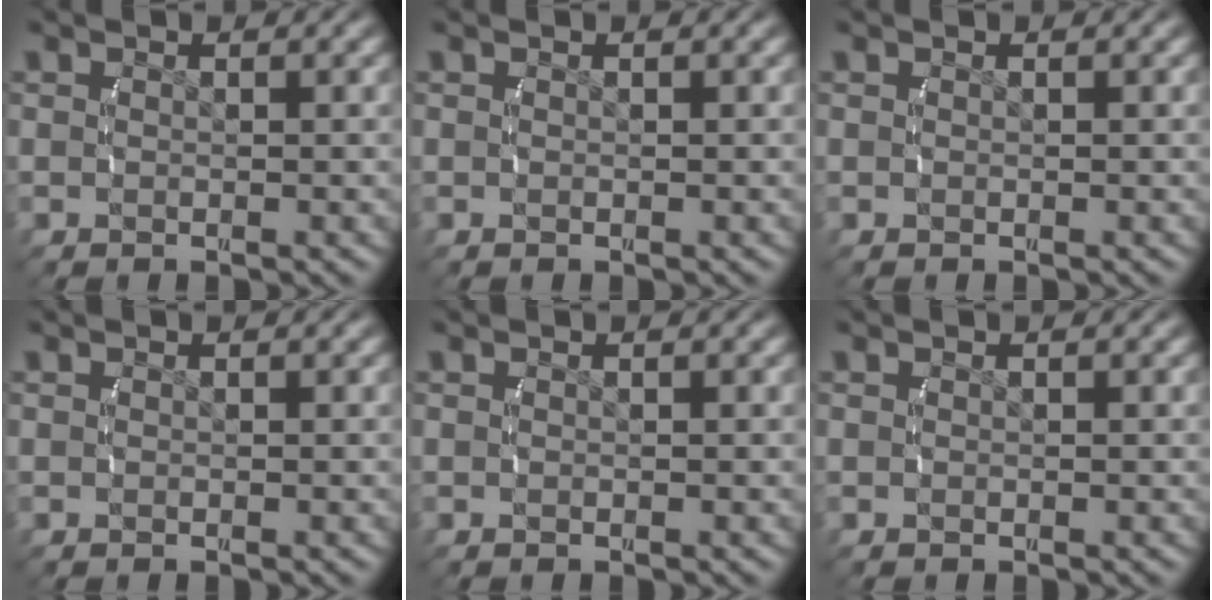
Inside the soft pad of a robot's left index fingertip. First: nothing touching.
{"total": 0.0}
{"total": 0.0}
{"total": 0.0}
{"total": 0.0}
{"total": 0.0}